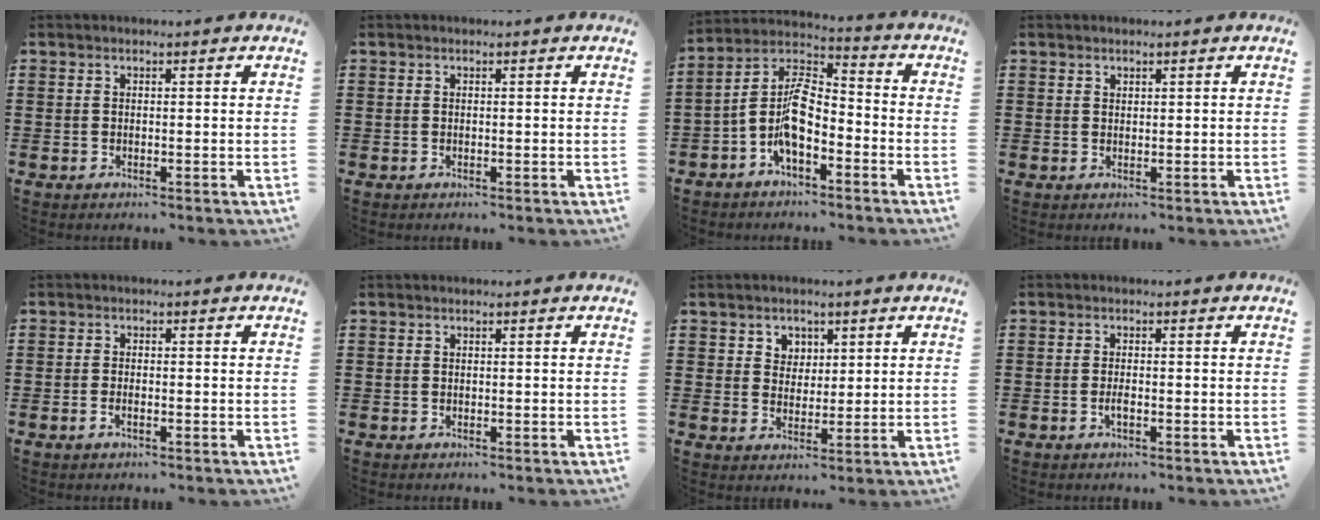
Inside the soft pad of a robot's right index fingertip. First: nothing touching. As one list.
[{"total": 0.0}, {"total": 8.6, "force": [-3.9, 3.7, 6.7], "torque": [-0.167, -0.015, -0.083]}, {"total": 0.8, "force": [0.6, 0.4, 0.1], "torque": [-0.003, 0.001, 0.013]}, {"total": 1.0, "force": [-0.5, 0.3, 0.8], "torque": [-0.017, -0.005, -0.008]}, {"total": 0.0}, {"total": 3.3, "force": [1.7, 2.8, 0.3], "torque": [-0.021, 0.012, 0.030]}, {"total": 1.3, "force": [-0.4, 0.1, 1.3], "torque": [-0.026, -0.006, -0.006]}]